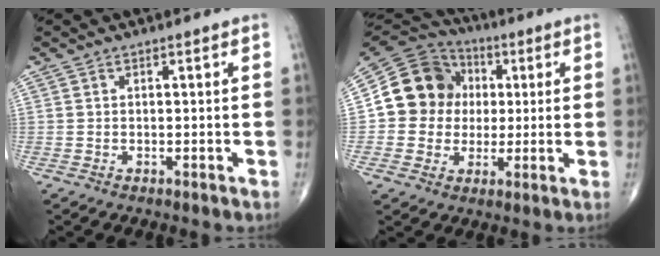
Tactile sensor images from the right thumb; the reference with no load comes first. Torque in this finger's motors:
{"motor_torque": [-0.88, 0.98, 0.52, -0.30, 0.07]}